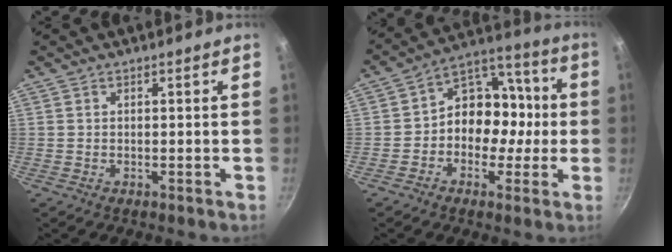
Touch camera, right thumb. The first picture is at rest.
{"total": 13.4, "force": [-1.0, 9.9, 9.0], "torque": [-0.082, 0.047, -0.028]}